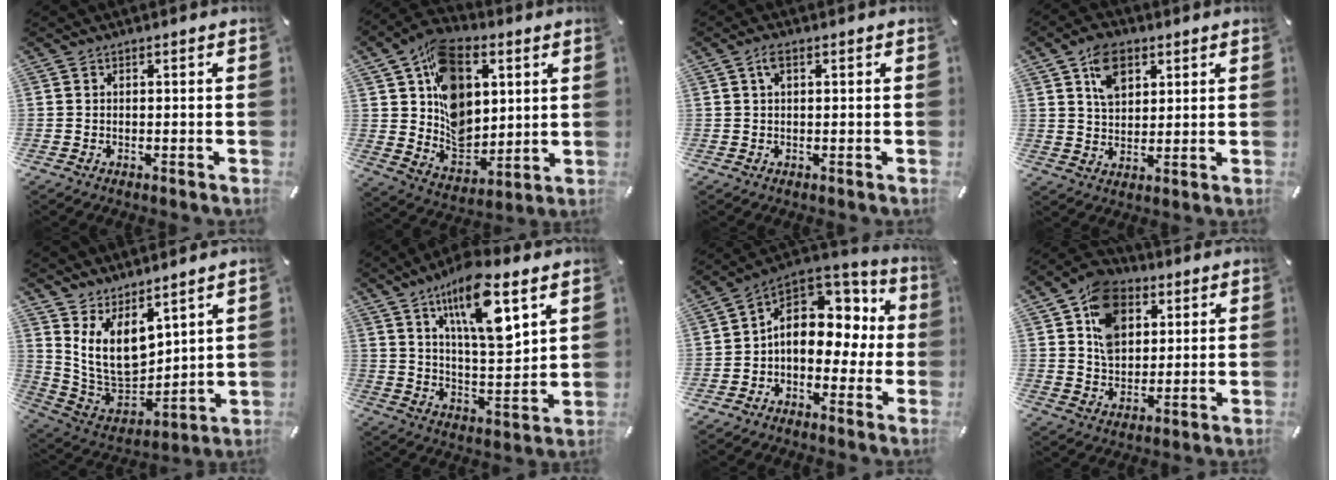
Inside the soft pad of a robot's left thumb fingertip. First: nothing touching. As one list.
[{"total": 16.1, "force": [5.4, 11.9, 9.4], "torque": [-0.166, -0.025, 0.106]}, {"total": 2.2, "force": [0.8, 0.8, 1.8], "torque": [-0.040, 0.005, 0.013]}, {"total": 8.7, "force": [4.1, 6.0, 4.9], "torque": [-0.087, 0.003, 0.077]}, {"total": 12.0, "force": [6.1, 7.8, 6.7], "torque": [-0.151, -0.056, 0.122]}, {"total": 16.5, "force": [9.8, 5.2, 12.1], "torque": [-0.214, -0.047, 0.158]}, {"total": 12.9, "force": [2.4, 9.7, 8.2], "torque": [-0.128, -0.013, 0.044]}, {"total": 12.5, "force": [5.0, 9.5, 6.5], "torque": [-0.114, -0.004, 0.098]}]